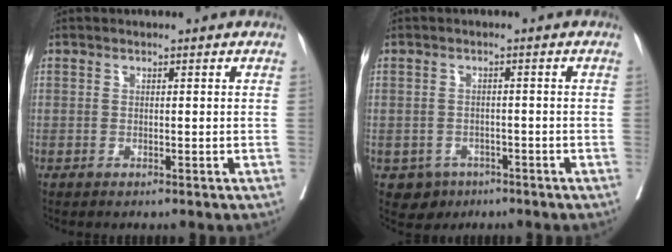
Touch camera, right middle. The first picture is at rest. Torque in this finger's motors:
{"motor_torque": [0.26, -0.36, 0.02, 0.00]}